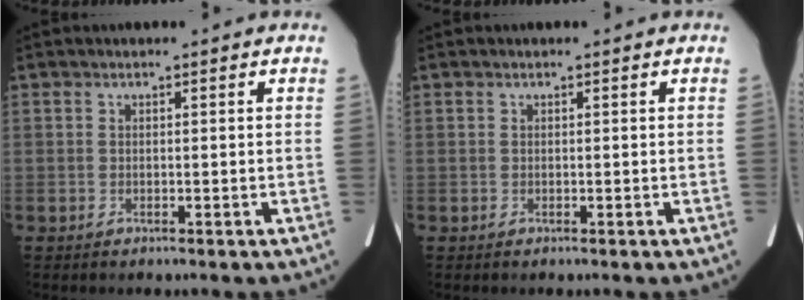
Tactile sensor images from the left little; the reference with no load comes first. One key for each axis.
{"total": 0.0}